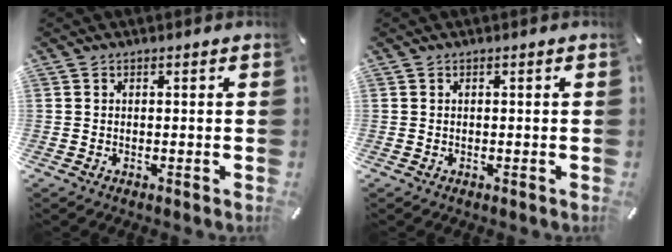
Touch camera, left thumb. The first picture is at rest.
{"total": 0.0}